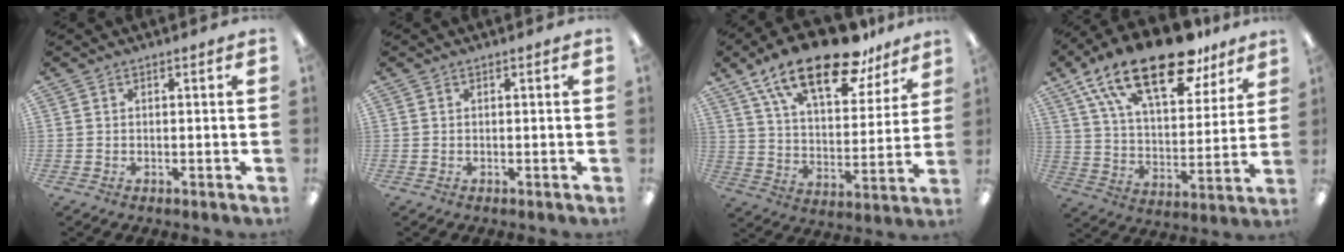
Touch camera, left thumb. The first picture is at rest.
{"total": 0.0}
{"total": 21.3, "force": [15.0, 8.2, 12.8], "torque": [-0.218, -0.083, 0.258]}
{"total": 24.5, "force": [16.4, 10.1, 15.2], "torque": [-0.263, -0.088, 0.282]}